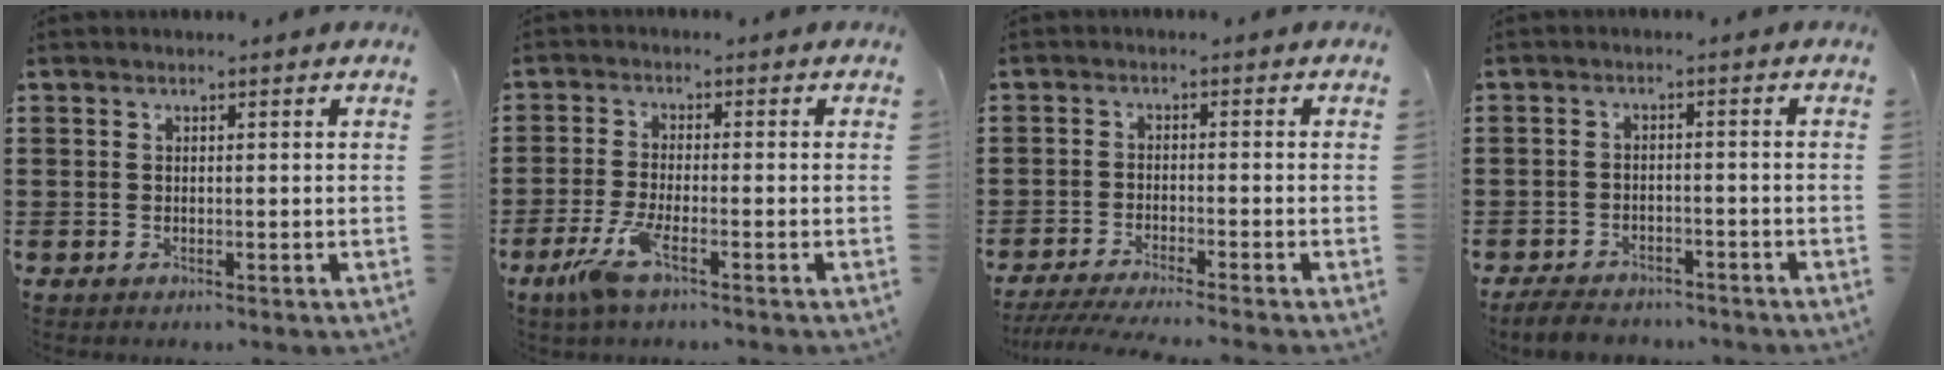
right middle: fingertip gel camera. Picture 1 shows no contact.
{"total": 5.1, "force": [-2.9, 0.9, 4.1], "torque": [-0.102, -0.014, -0.057]}
{"total": 3.2, "force": [-2.9, -0.3, 1.3], "torque": [-0.029, -0.008, -0.060]}
{"total": 3.5, "force": [-3.3, 0.8, 0.4], "torque": [-0.011, 0.004, -0.070]}